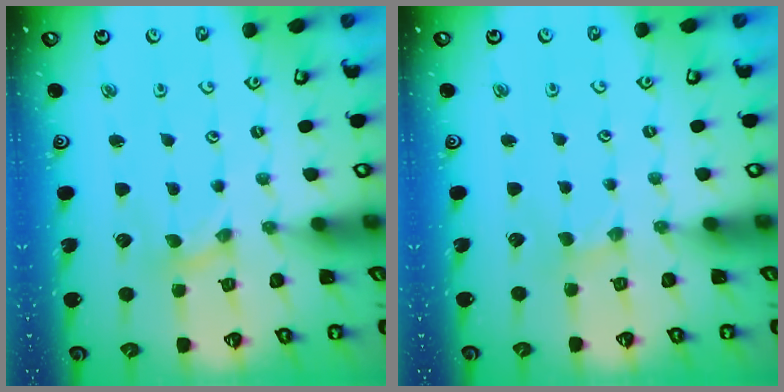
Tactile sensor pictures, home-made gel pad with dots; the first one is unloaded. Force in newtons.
{"total": 0.0}